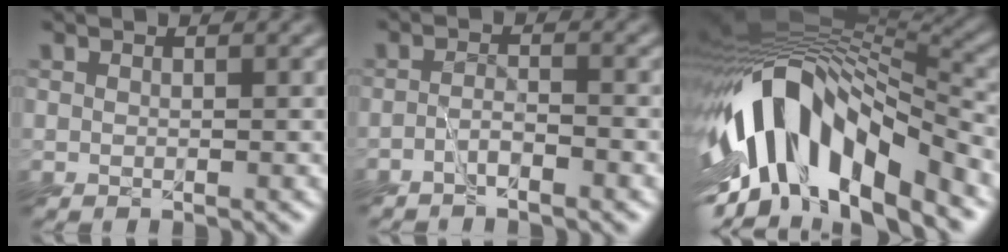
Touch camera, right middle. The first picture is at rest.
{"total": 2.3, "force": [-2.0, 0.2, 1.1], "torque": [-0.021, 0.000, -0.044]}
{"total": 14.1, "force": [-6.1, 5.8, 11.2], "torque": [-0.200, 0.024, -0.116]}